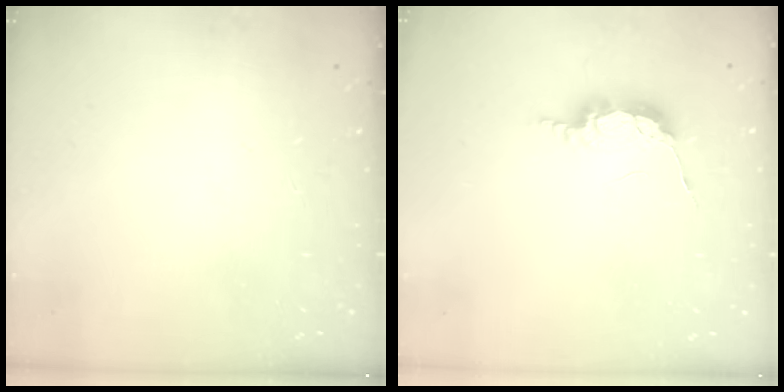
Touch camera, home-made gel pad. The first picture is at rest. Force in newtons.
{"total": 6.4, "press": 6.4, "slide": 0.5}